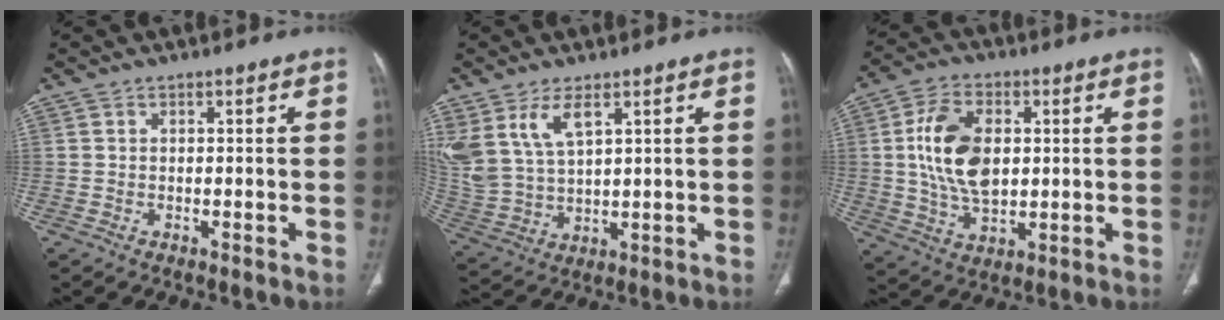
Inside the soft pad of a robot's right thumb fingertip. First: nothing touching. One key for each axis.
{"total": 11.3, "fx": 5.7, "fy": 5.6, "fz": 7.9, "tx": -0.173, "ty": -0.017, "tz": 0.131}
{"total": 13.3, "fx": 1.6, "fy": 8.1, "fz": 10.4, "tx": -0.186, "ty": -0.003, "tz": 0.033}